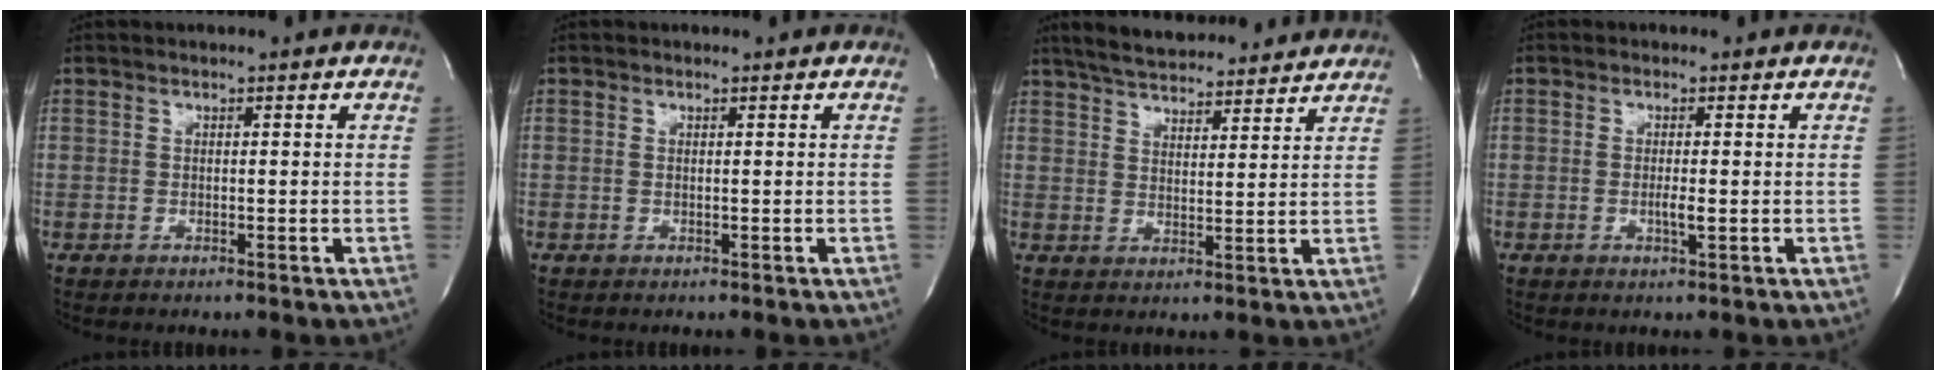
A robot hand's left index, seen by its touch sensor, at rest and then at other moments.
{"total": 0.0}
{"total": 15.2, "force": [13.8, 3.2, 5.5], "torque": [-0.089, 0.027, 0.201]}
{"total": 1.7, "force": [-0.3, 0.1, 1.7], "torque": [-0.036, -0.002, -0.004]}